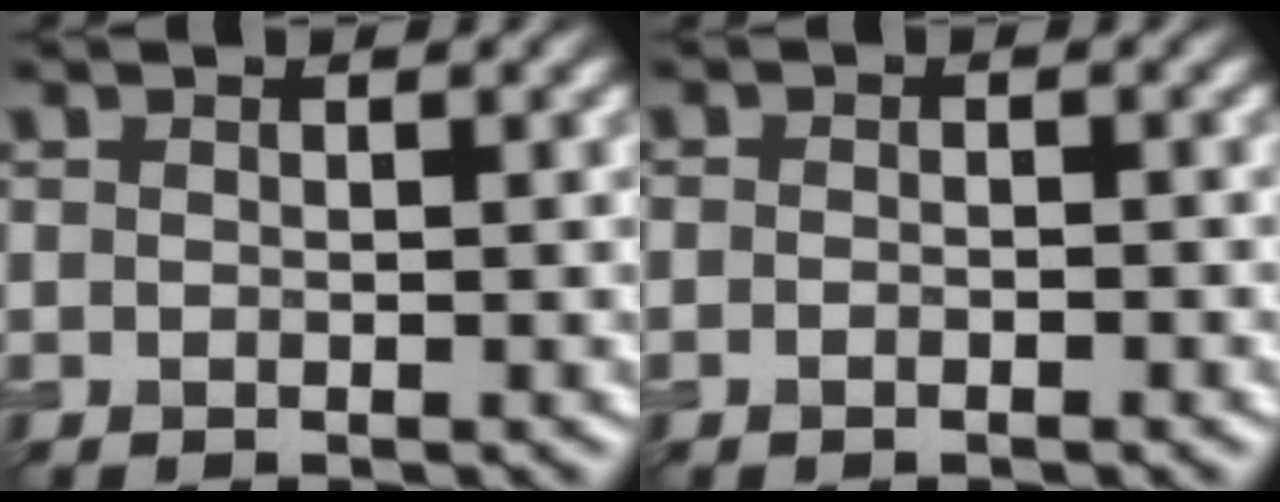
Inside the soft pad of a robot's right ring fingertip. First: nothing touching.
{"total": 1.0, "force": [-0.5, 0.4, 0.7], "torque": [-0.010, -0.002, -0.008]}